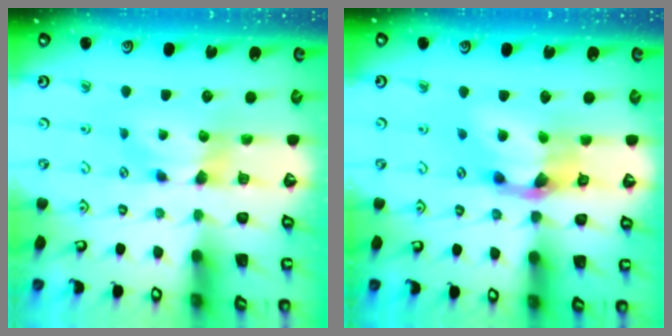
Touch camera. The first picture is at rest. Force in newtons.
{"total": 5.8, "press": 5.3, "slide": 2.4}